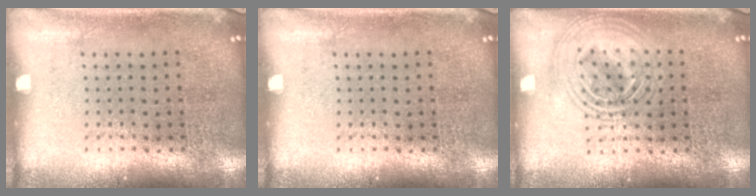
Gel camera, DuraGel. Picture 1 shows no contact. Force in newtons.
{"total": 0.0}
{"total": 2.9, "press": 2.9, "slide": 0.4}